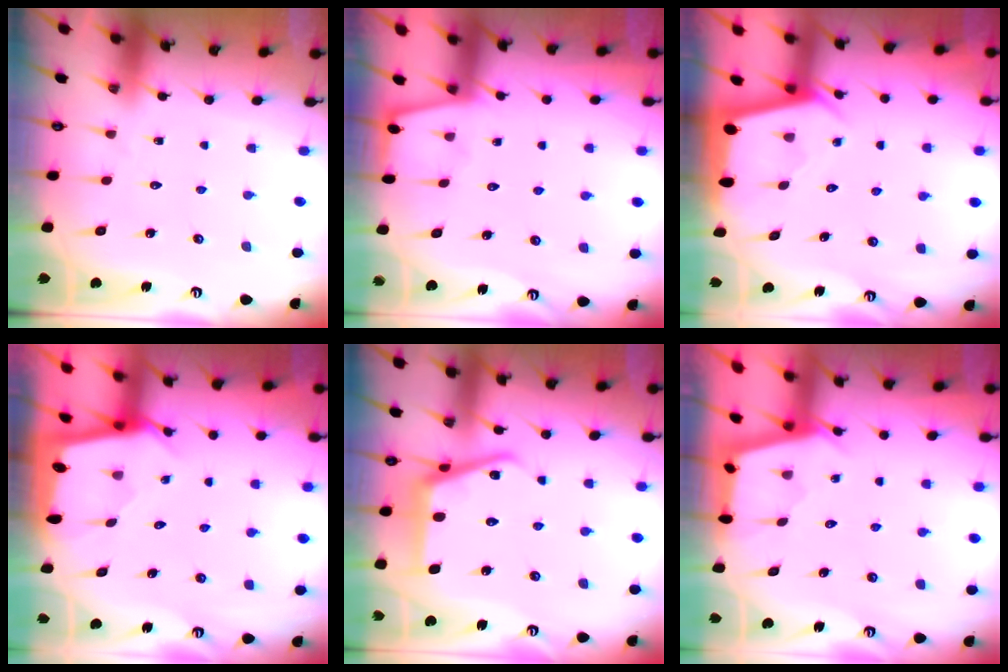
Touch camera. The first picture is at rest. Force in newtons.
{"total": 1.1, "press": 1.0, "slide": 0.2}
{"total": 2.2, "press": 2.2, "slide": 0.3}
{"total": 2.1, "press": 2.1, "slide": 0.1}
{"total": 10.5, "press": 10.5, "slide": 0.3}
{"total": 2.8, "press": 2.8, "slide": 0.4}